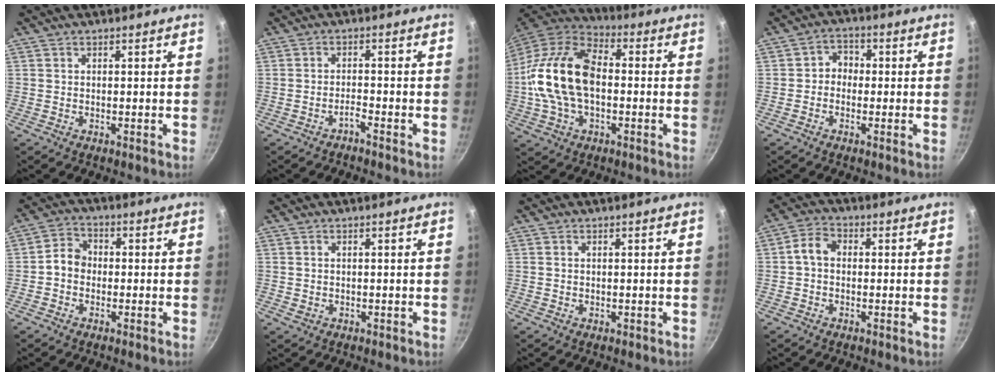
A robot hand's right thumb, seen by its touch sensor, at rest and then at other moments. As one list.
[{"total": 1.7, "force": [-1.5, 0.1, 0.7], "torque": [-0.015, 0.017, -0.025]}, {"total": 20.1, "force": [-0.7, 12.3, 15.9], "torque": [-0.290, 0.035, -0.024]}, {"total": 3.7, "force": [-0.5, 3.2, 1.7], "torque": [-0.005, 0.015, -0.020]}, {"total": 5.0, "force": [-0.6, 4.2, 2.5], "torque": [-0.018, 0.017, -0.024]}, {"total": 0.7, "force": [0.1, 0.5, 0.5], "torque": [-0.008, 0.001, 0.005]}, {"total": 0.0}, {"total": 4.5, "force": [0.1, 3.4, 3.0], "torque": [-0.050, 0.016, -0.010]}]